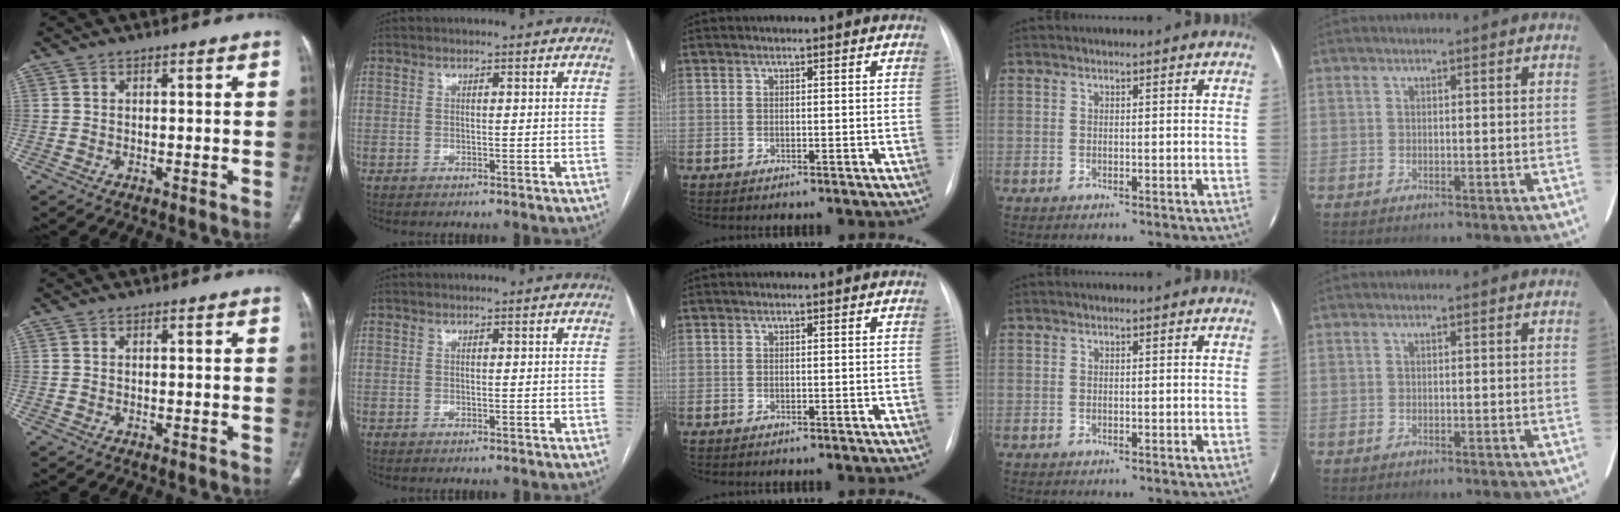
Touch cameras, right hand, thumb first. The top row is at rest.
{}